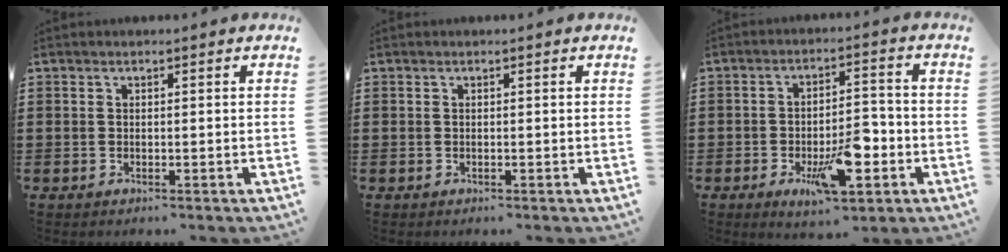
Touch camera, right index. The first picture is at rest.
{"total": 0.0}
{"total": 9.9, "force": [-3.6, 3.8, 8.4], "torque": [-0.140, -0.001, -0.057]}